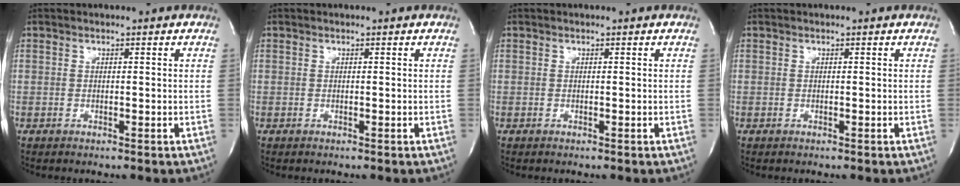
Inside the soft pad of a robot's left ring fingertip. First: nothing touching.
{"total": 0.0}
{"total": 0.0}
{"total": 0.0}